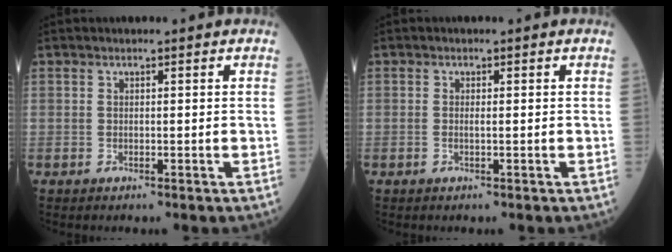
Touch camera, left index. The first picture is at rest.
{"total": 0.7, "force": [-0.1, 0.0, 0.7], "torque": [-0.017, 0.001, 0.001]}